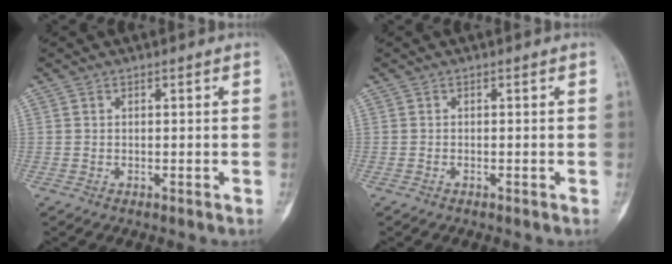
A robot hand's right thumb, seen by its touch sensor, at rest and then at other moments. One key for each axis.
{"total": 0.0}